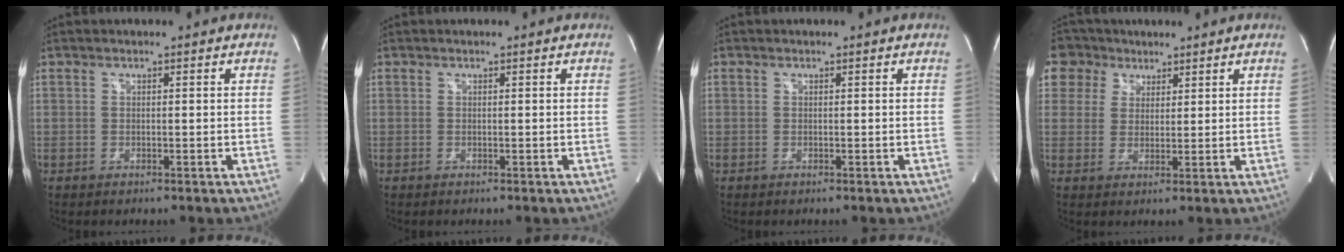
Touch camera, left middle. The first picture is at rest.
{"total": 0.0}
{"total": 0.0}
{"total": 7.5, "force": [4.6, 6.0, 0.3], "torque": [-0.009, 0.024, 0.090]}